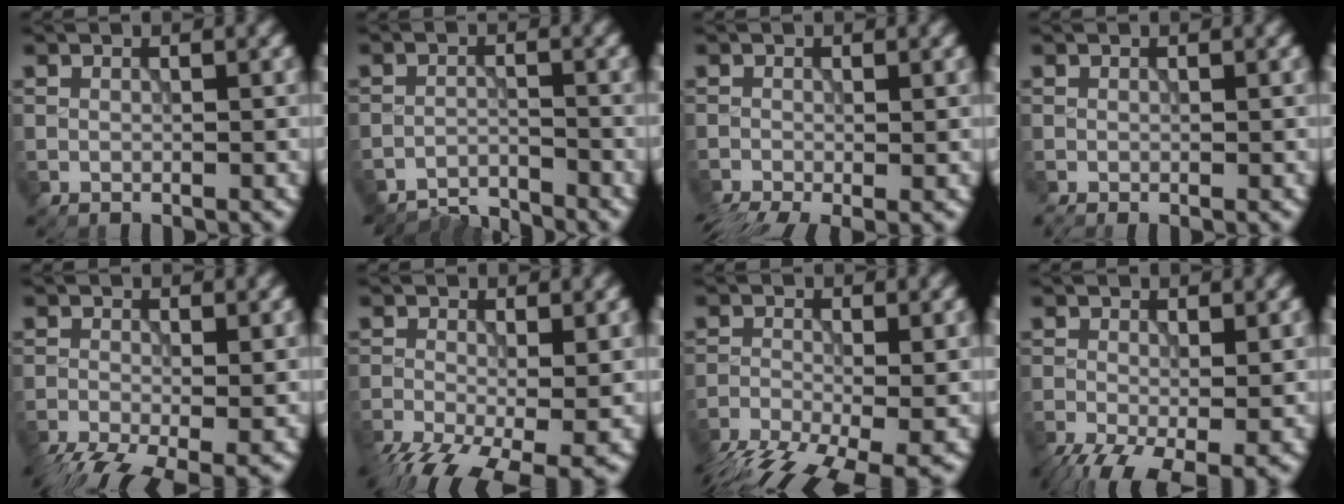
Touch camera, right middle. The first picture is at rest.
{"total": 4.3, "force": [-4.3, 0.4, 0.6], "torque": [-0.013, -0.010, -0.077]}
{"total": 5.1, "force": [-3.3, 1.5, 3.6], "torque": [-0.066, -0.023, -0.055]}
{"total": 0.6, "force": [-0.2, 0.1, 0.5], "torque": [-0.008, -0.004, -0.004]}
{"total": 6.6, "force": [-4.0, 2.1, 4.8], "torque": [-0.090, -0.024, -0.072]}
{"total": 9.9, "force": [-5.3, 3.9, 7.4], "torque": [-0.142, -0.040, -0.088]}
{"total": 10.3, "force": [-7.3, 3.4, 6.4], "torque": [-0.138, -0.047, -0.116]}
{"total": 7.7, "force": [-4.0, 2.9, 5.9], "torque": [-0.120, -0.028, -0.062]}